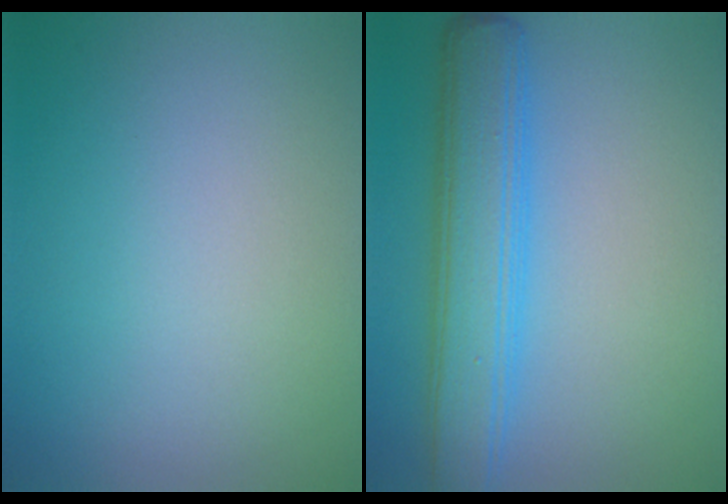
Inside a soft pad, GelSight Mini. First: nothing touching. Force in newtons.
{"total": 5.8, "press": 5.8, "slide": 0.1}